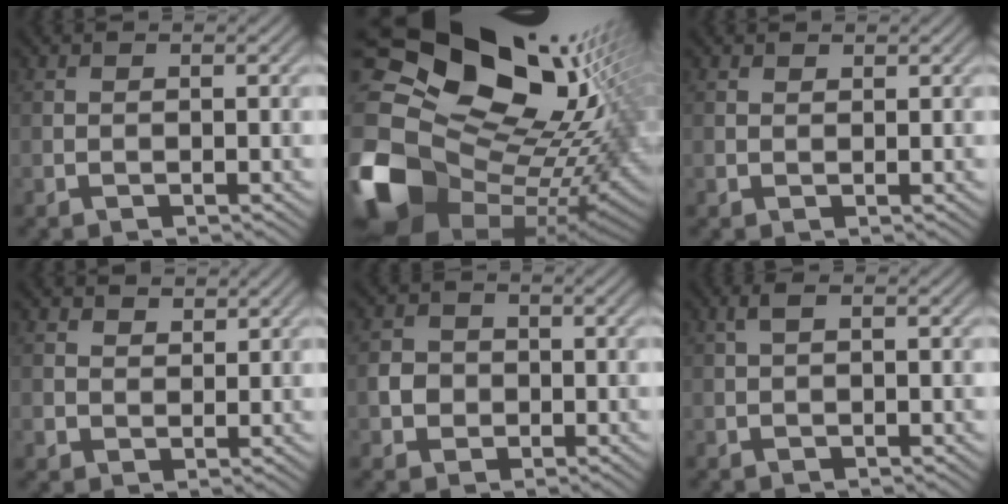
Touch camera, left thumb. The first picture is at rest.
{"total": 19.4, "force": [3.9, 14.1, 12.7], "torque": [-0.272, -0.008, 0.091]}
{"total": 0.9, "force": [0.7, 0.6, 0.1], "torque": [-0.003, -0.002, 0.014]}
{"total": 2.6, "force": [1.6, 1.9, 0.7], "torque": [-0.019, -0.004, 0.030]}
{"total": 2.9, "force": [-0.6, 2.7, 1.0], "torque": [-0.019, -0.001, -0.016]}
{"total": 1.3, "force": [0.2, 0.5, 1.1], "torque": [-0.028, 0.008, 0.003]}